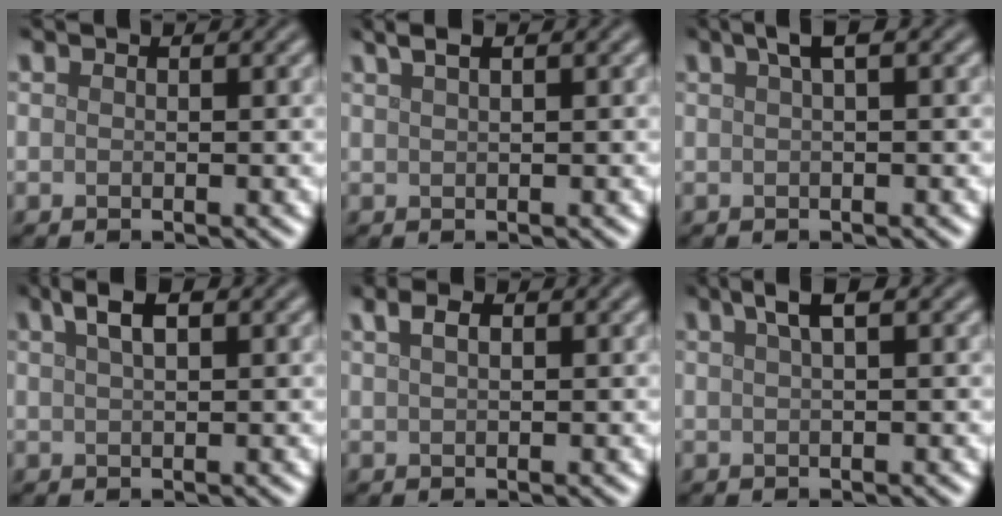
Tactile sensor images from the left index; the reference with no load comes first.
{"total": 2.0, "force": [1.3, 0.6, 1.5], "torque": [-0.020, 0.005, 0.020]}
{"total": 2.0, "force": [1.0, 0.4, 1.7], "torque": [-0.026, 0.010, 0.016]}
{"total": 2.9, "force": [1.6, 0.9, 2.2], "torque": [-0.033, 0.008, 0.027]}
{"total": 1.9, "force": [1.0, 0.8, 1.4], "torque": [-0.024, 0.006, 0.017]}
{"total": 2.3, "force": [1.2, 0.6, 1.9], "torque": [-0.025, 0.008, 0.019]}